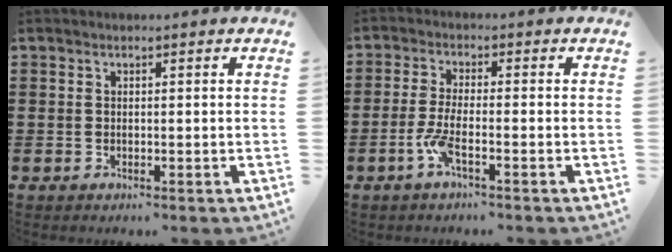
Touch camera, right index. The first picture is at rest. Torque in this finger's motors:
{"motor_torque": [1.15, 0.99, 0.17, 0.05]}